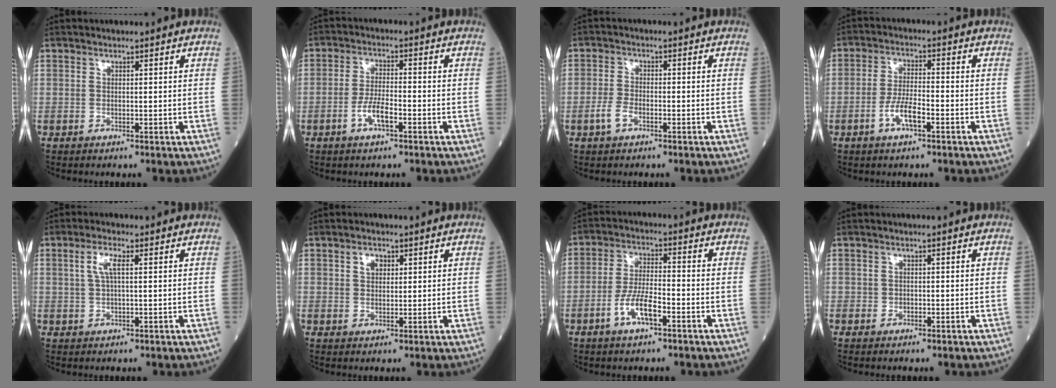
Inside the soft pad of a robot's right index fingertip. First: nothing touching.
{"total": 4.4, "force": [-2.1, 1.1, 3.7], "torque": [-0.068, 0.003, -0.041]}
{"total": 3.0, "force": [-1.5, 1.4, 2.2], "torque": [-0.044, 0.003, -0.031]}
{"total": 5.2, "force": [-2.5, 1.3, 4.4], "torque": [-0.081, 0.003, -0.047]}
{"total": 3.3, "force": [0.9, 0.7, 3.1], "torque": [-0.066, 0.008, 0.020]}
{"total": 2.4, "force": [1.0, 1.6, 1.4], "torque": [-0.023, 0.004, 0.017]}
{"total": 6.5, "force": [-3.1, 1.7, 5.4], "torque": [-0.105, 0.003, -0.060]}
{"total": 0.7, "force": [-0.3, 0.7, 0.1], "torque": [0.001, 0.004, -0.006]}